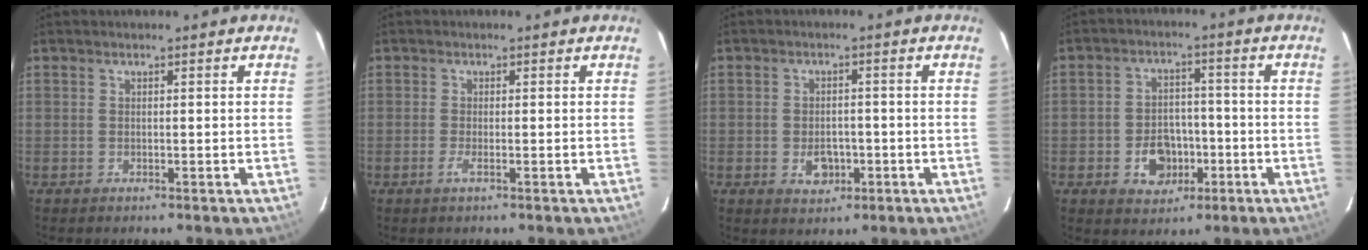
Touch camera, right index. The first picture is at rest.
{"total": 1.5, "force": [-0.7, 0.0, 1.3], "torque": [-0.029, -0.003, -0.016]}
{"total": 4.7, "force": [-1.6, 3.5, 2.7], "torque": [-0.049, 0.002, -0.017]}
{"total": 8.0, "force": [-3.1, 6.2, 3.9], "torque": [-0.088, 0.016, -0.035]}